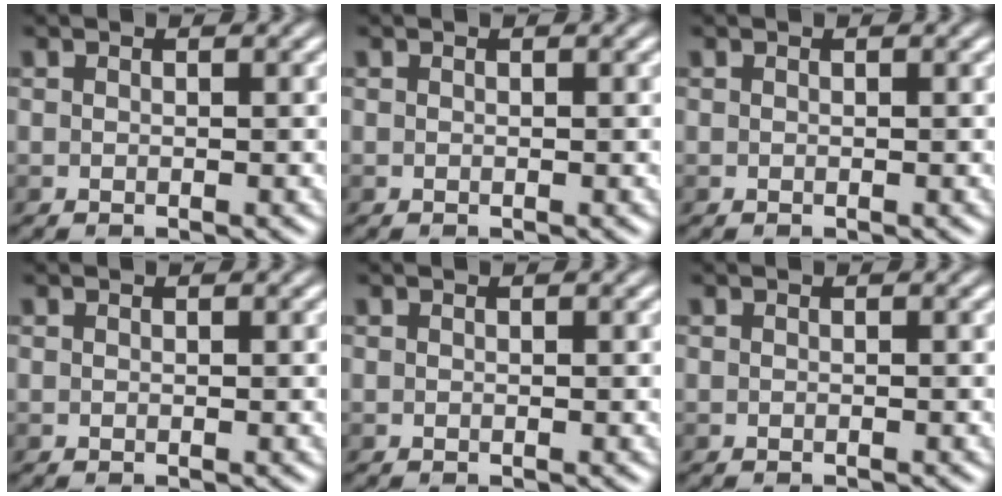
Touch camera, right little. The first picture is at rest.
{"total": 0.0}
{"total": 0.0}
{"total": 0.0}
{"total": 0.0}
{"total": 0.5, "force": [-0.5, 0.0, 0.1], "torque": [0.002, 0.000, -0.009]}